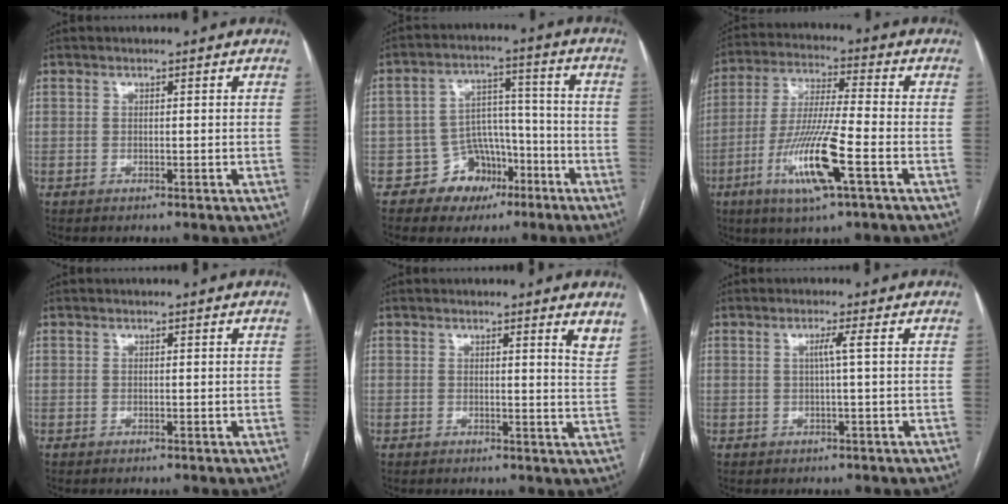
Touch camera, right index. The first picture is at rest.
{"total": 8.0, "force": [-4.4, 6.4, 1.8], "torque": [-0.013, 0.031, -0.057]}
{"total": 13.2, "force": [-5.2, 0.6, 12.2], "torque": [-0.245, -0.017, -0.094]}
{"total": 0.0}
{"total": 3.1, "force": [2.5, -0.1, 1.8], "torque": [-0.026, -0.019, 0.016]}
{"total": 1.9, "force": [0.2, -0.6, 1.8], "torque": [-0.032, 0.001, 0.005]}